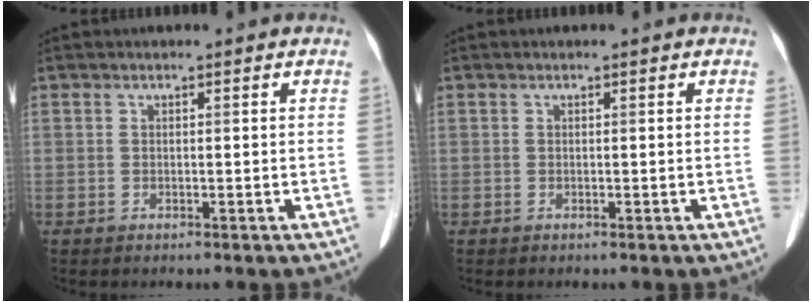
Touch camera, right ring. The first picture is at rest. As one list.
[{"total": 0.0}]